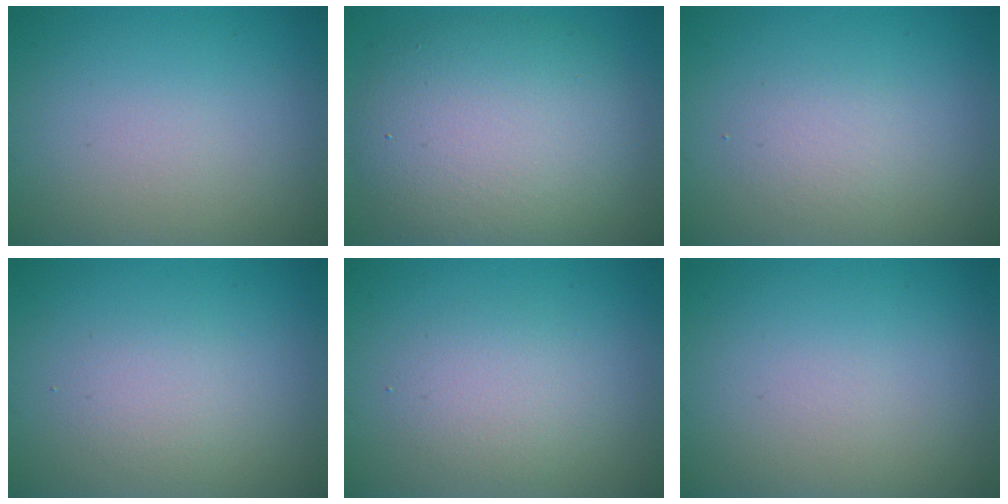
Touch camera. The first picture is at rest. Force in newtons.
{"total": 9.4, "press": 9.3, "slide": 0.6}
{"total": 1.6, "press": 1.6, "slide": 0.2}
{"total": 1.7, "press": 1.7, "slide": 0.0}
{"total": 2.4, "press": 2.4, "slide": 0.0}
{"total": 0.0}